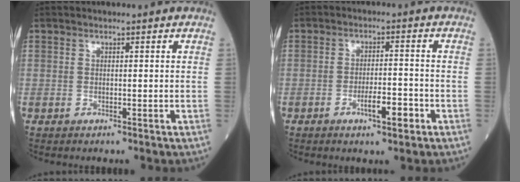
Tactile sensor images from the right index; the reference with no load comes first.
{"total": 4.5, "force": [-2.3, 0.6, 3.9], "torque": [-0.066, 0.001, -0.037]}